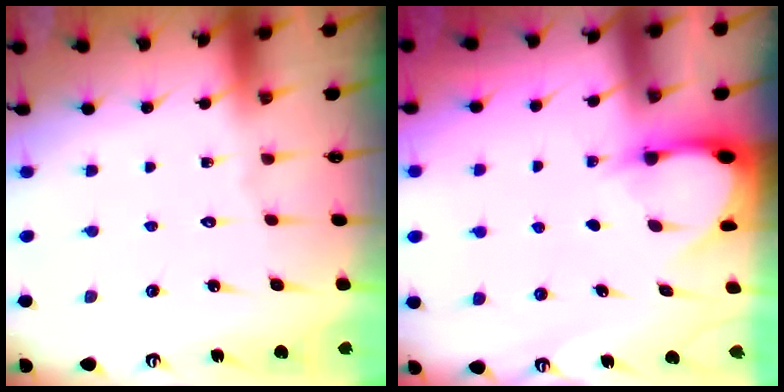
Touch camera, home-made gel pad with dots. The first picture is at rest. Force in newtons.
{"total": 2.9, "press": 2.9, "slide": 0.3}